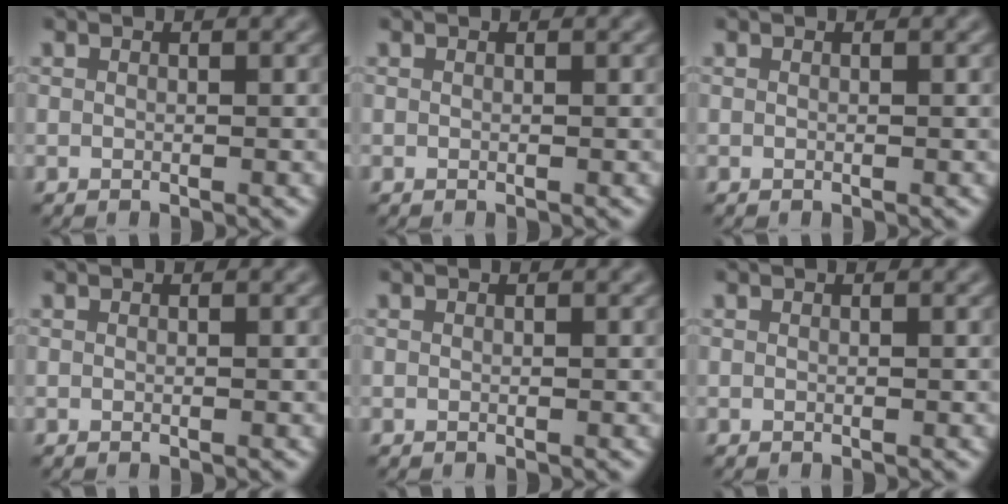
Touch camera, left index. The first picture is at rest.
{"total": 0.0}
{"total": 0.0}
{"total": 0.0}
{"total": 0.0}
{"total": 0.0}